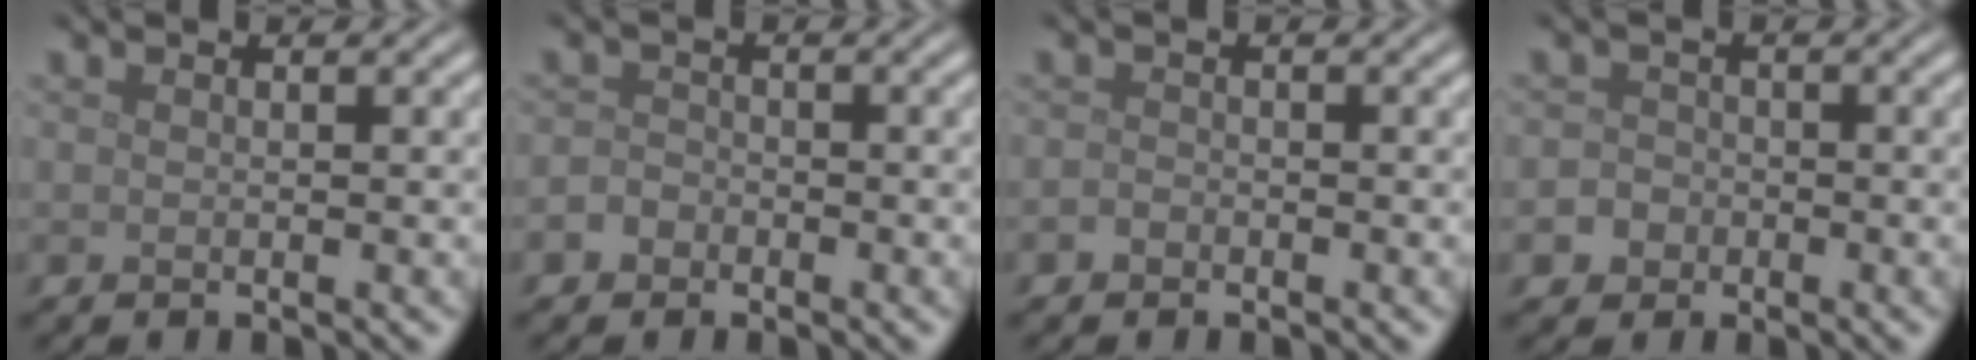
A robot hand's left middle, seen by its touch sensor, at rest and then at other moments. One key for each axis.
{"total": 1.5, "fx": -0.8, "fy": 1.2, "fz": 0.4, "tx": 0.003, "ty": 0.004, "tz": -0.021}
{"total": 0.8, "fx": -0.5, "fy": 0.5, "fz": 0.2, "tx": -0.003, "ty": -0.001, "tz": -0.011}
{"total": 2.4, "fx": -1.0, "fy": 2.1, "fz": 0.4, "tx": 0.014, "ty": 0.005, "tz": -0.024}